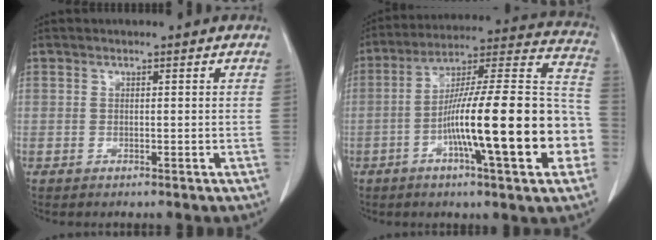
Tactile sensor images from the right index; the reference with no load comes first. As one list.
[{"total": 23.7, "force": [-6.4, 2.4, 22.7], "torque": [-0.294, 0.015, -0.100]}]